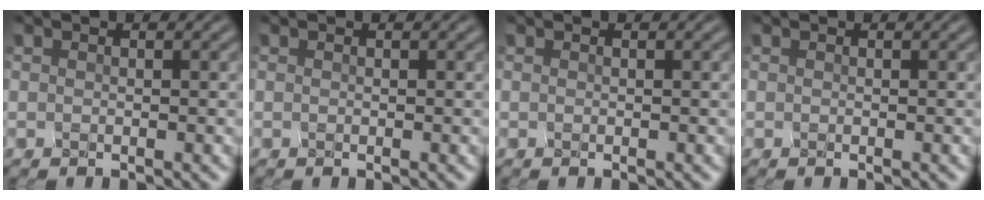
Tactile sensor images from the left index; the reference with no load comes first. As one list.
[{"total": 0.0}, {"total": 0.0}, {"total": 0.0}]